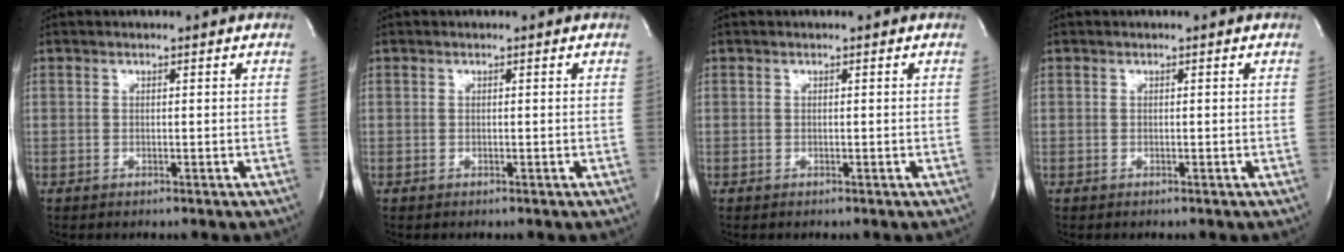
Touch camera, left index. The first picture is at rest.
{"total": 0.0}
{"total": 0.0}
{"total": 0.0}